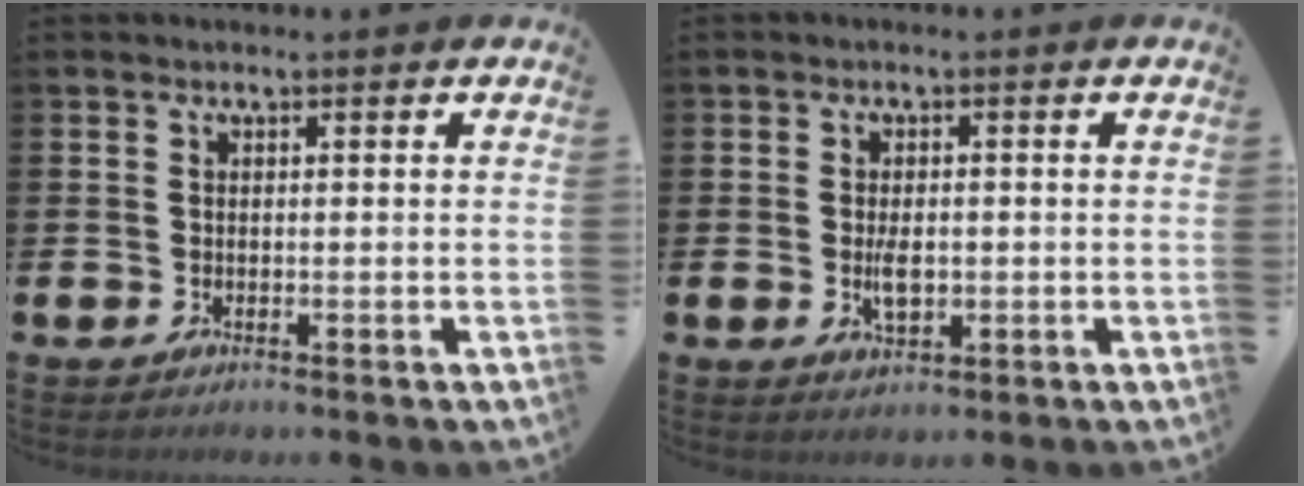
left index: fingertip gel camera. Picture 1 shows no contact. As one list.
[{"total": 3.1, "force": [-0.1, 1.7, 2.7], "torque": [-0.040, 0.000, -0.006]}]